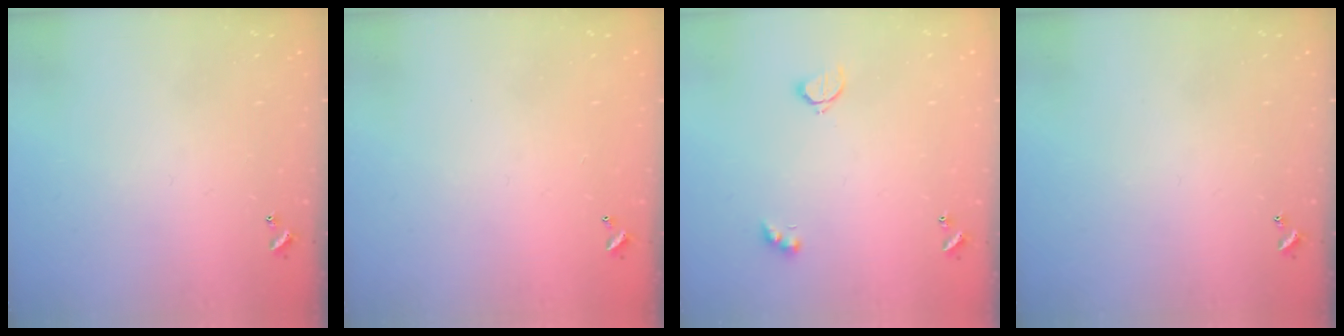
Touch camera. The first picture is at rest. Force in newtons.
{"total": 2.9, "press": 2.9, "slide": 0.1}
{"total": 2.6, "press": 2.5, "slide": 0.5}
{"total": 0.0}